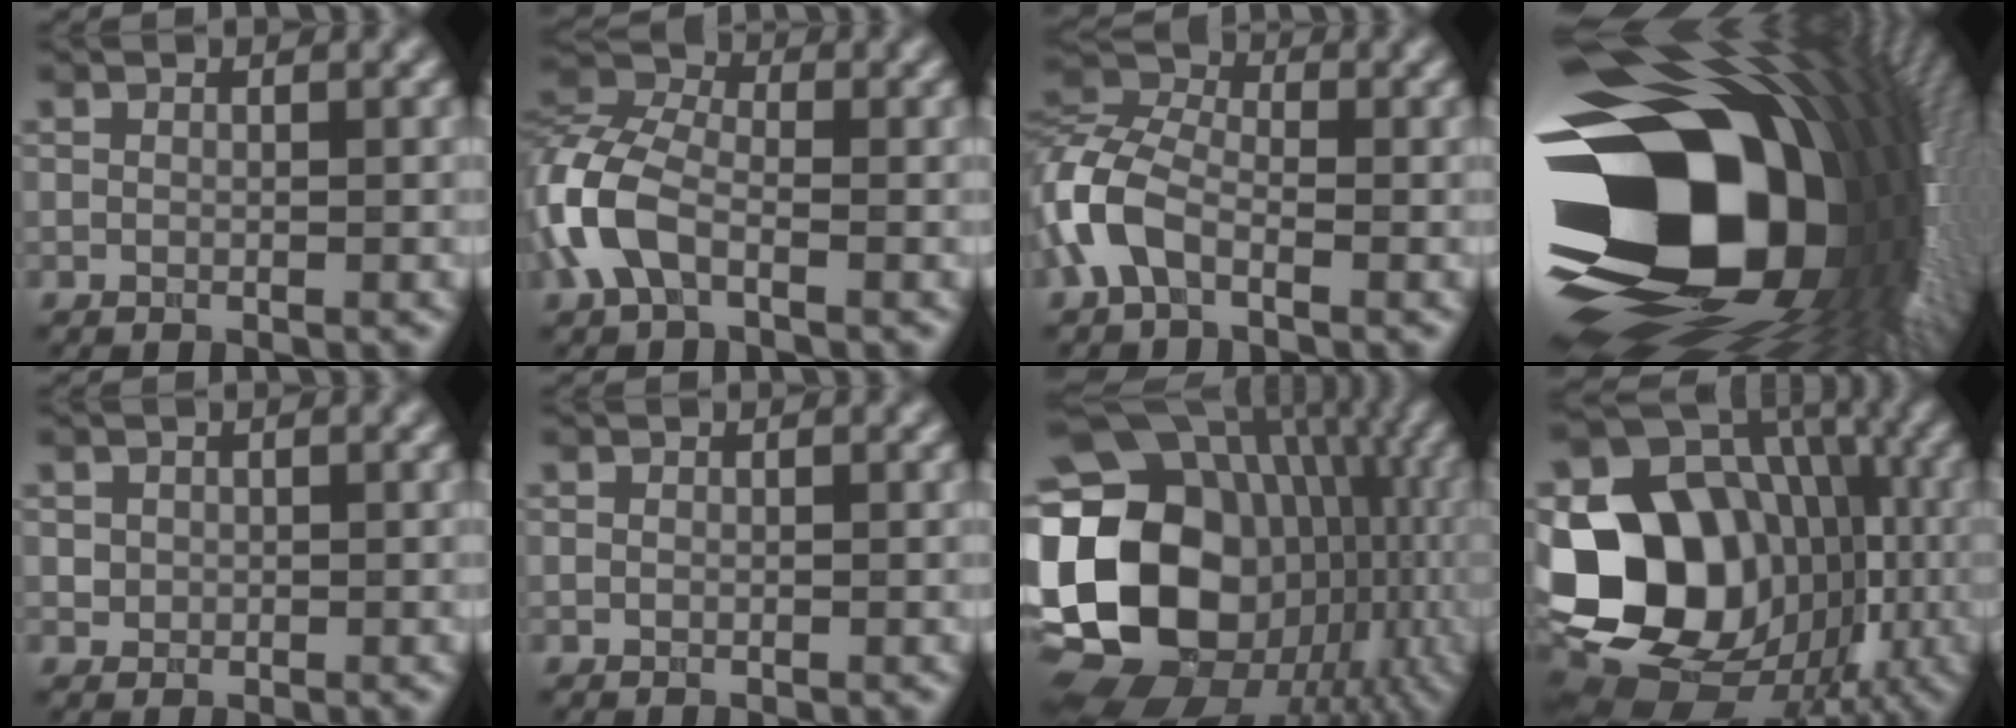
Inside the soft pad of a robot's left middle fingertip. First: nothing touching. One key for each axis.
{"total": 6.2, "fx": -2.4, "fy": 3.5, "fz": 4.5, "tx": -0.114, "ty": 0.010, "tz": -0.065}
{"total": 5.3, "fx": -2.4, "fy": 3.0, "fz": 3.7, "tx": -0.090, "ty": 0.009, "tz": -0.065}
{"total": 23.1, "fx": -3.5, "fy": 15.9, "fz": 16.4, "tx": -0.270, "ty": -0.011, "tz": -0.082}
{"total": 0.8, "fx": 0.1, "fy": 0.8, "fz": 0.2, "tx": 0.002, "ty": -0.005, "tz": 0.005}
{"total": 0.0}
{"total": 22.0, "fx": -0.5, "fy": 17.7, "fz": 13.1, "tx": -0.235, "ty": 0.004, "tz": -0.011}
{"total": 19.0, "fx": -2.4, "fy": 15.9, "fz": 10.1, "tx": -0.151, "ty": -0.020, "tz": -0.044}